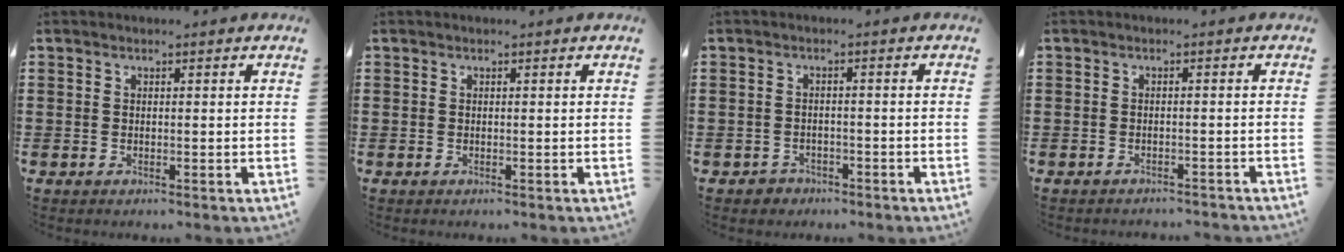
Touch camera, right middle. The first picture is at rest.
{"total": 0.0}
{"total": 1.5, "force": [-1.3, 0.7, 0.0], "torque": [-0.005, 0.002, -0.030]}
{"total": 1.0, "force": [-1.0, 0.0, 0.1], "torque": [-0.004, 0.002, -0.022]}